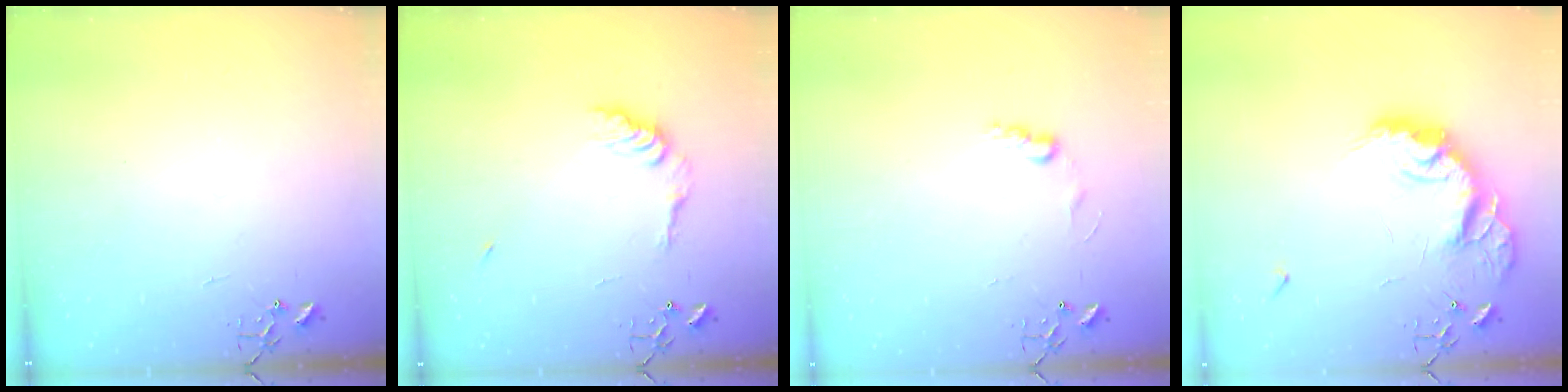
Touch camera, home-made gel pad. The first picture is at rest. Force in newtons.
{"total": 9.3, "press": 9.3, "slide": 0.4}
{"total": 6.6, "press": 6.6, "slide": 0.3}
{"total": 17.2, "press": 17.2, "slide": 0.9}